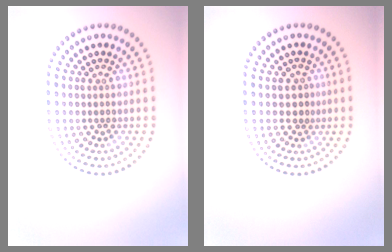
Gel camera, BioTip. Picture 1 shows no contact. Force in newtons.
{"total": 1.1, "press": 0.9, "slide": 0.7}